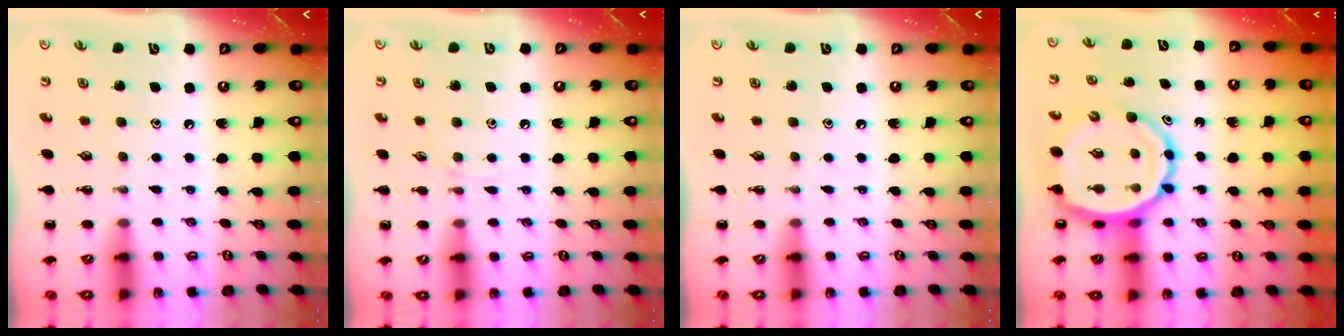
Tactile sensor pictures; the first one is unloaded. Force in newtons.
{"total": 2.5, "press": 2.3, "slide": 0.9}
{"total": 0.0}
{"total": 12.2, "press": 11.7, "slide": 3.7}